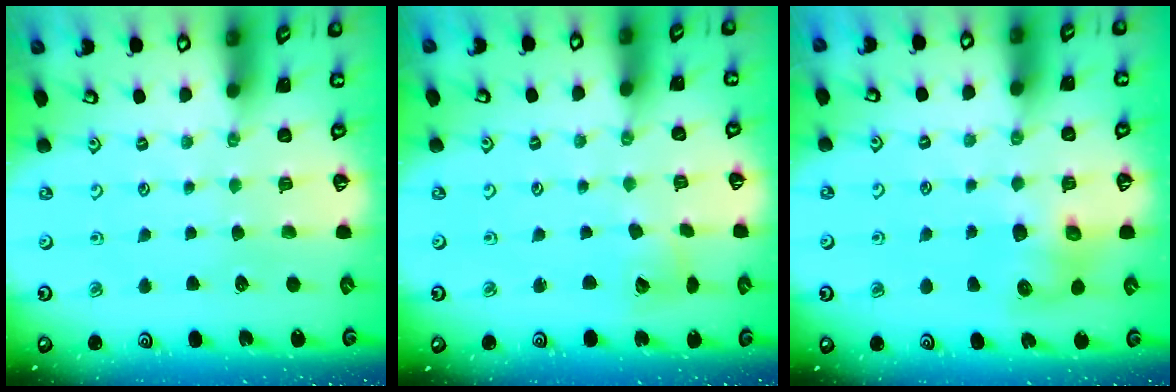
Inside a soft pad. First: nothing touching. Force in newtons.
{"total": 4.7, "press": 4.6, "slide": 0.6}
{"total": 7.4, "press": 7.3, "slide": 1.2}